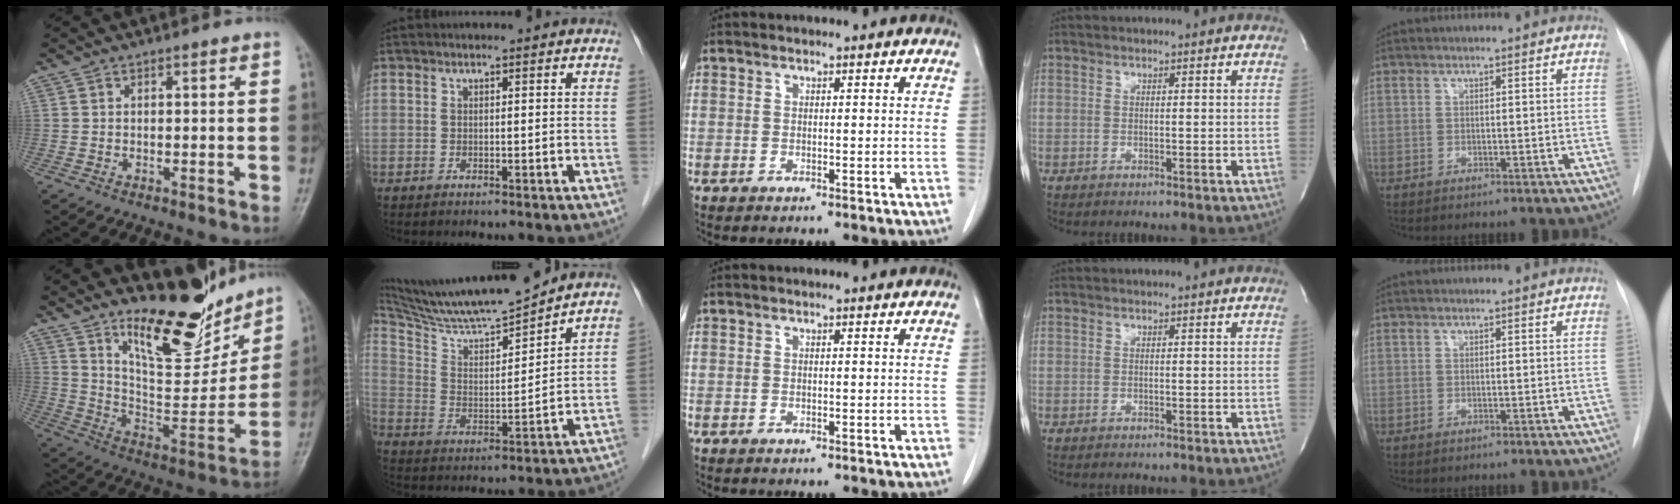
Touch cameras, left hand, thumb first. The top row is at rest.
{"thumb": {"total": 17.8, "force": [13.8, 6.1, 9.4], "torque": [-0.097, -0.105, 0.235]}, "index": {"total": 14.5, "force": [13.6, -0.8, 4.9], "torque": [-0.099, 0.001, 0.245]}}